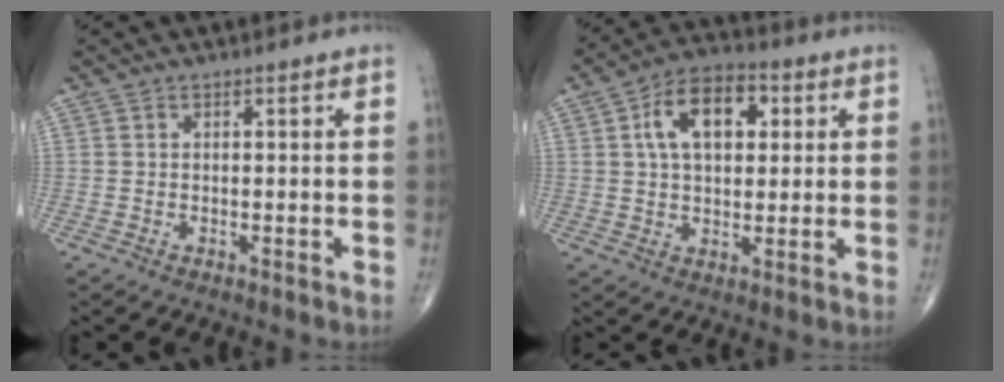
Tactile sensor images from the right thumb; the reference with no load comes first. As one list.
[{"total": 12.3, "force": [3.3, 7.3, 9.4], "torque": [-0.140, 0.013, 0.049]}]